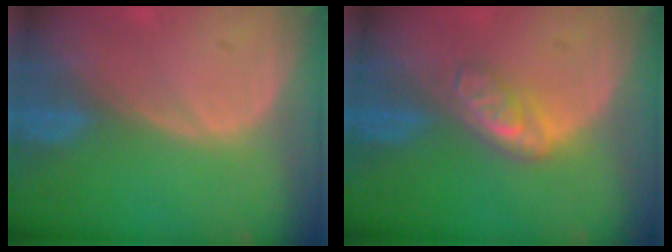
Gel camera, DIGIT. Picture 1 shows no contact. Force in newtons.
{"total": 4.8, "press": 4.2, "slide": 2.3}